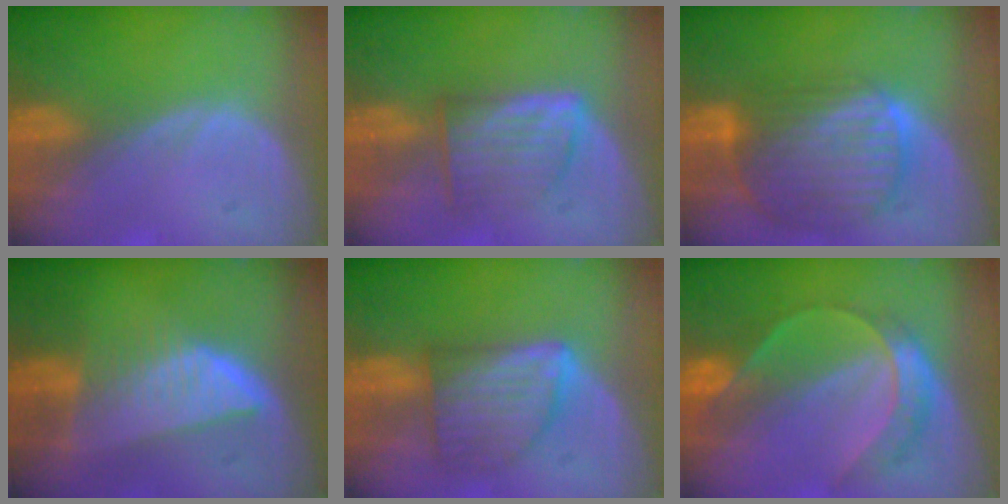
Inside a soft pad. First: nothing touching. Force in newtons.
{"total": 6.3, "press": 5.9, "slide": 2.1}
{"total": 10.4, "press": 8.7, "slide": 5.6}
{"total": 8.2, "press": 7.3, "slide": 3.8}
{"total": 7.1, "press": 7.1, "slide": 0.1}
{"total": 7.2, "press": 6.1, "slide": 4.0}